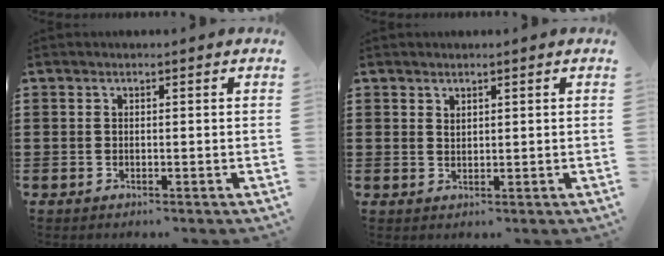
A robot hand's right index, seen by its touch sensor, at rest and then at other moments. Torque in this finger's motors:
{"motor_torque": [-0.18, 0.20, 0.00, -0.01]}